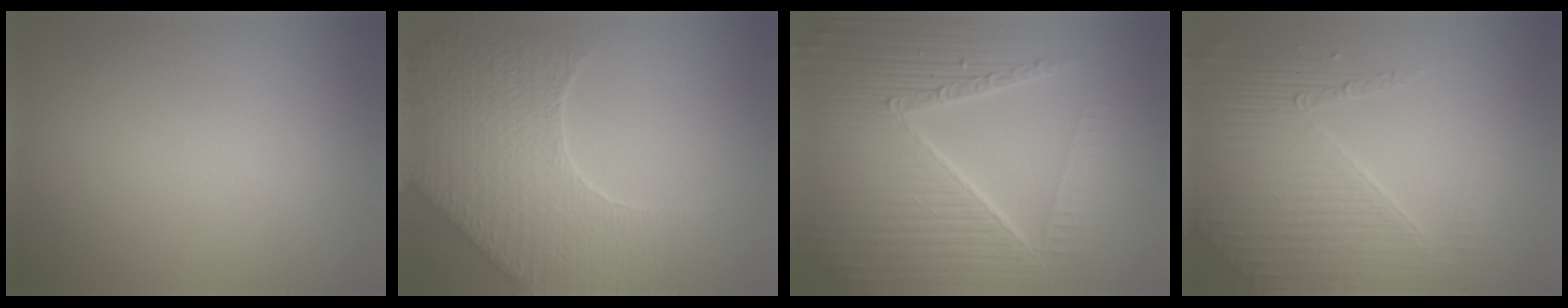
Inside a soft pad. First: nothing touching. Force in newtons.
{"total": 8.0, "press": 6.4, "slide": 4.9}
{"total": 10.6, "press": 6.6, "slide": 8.3}
{"total": 4.3, "press": 4.0, "slide": 1.6}